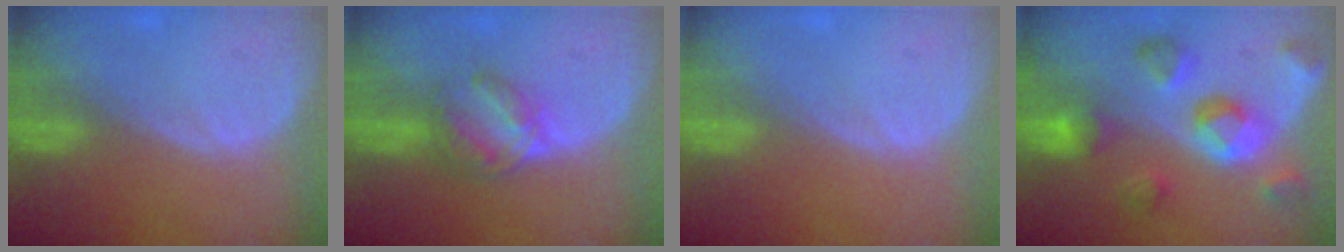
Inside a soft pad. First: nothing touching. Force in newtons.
{"total": 6.3, "press": 5.4, "slide": 3.2}
{"total": 0.0}
{"total": 9.3, "press": 8.5, "slide": 3.9}